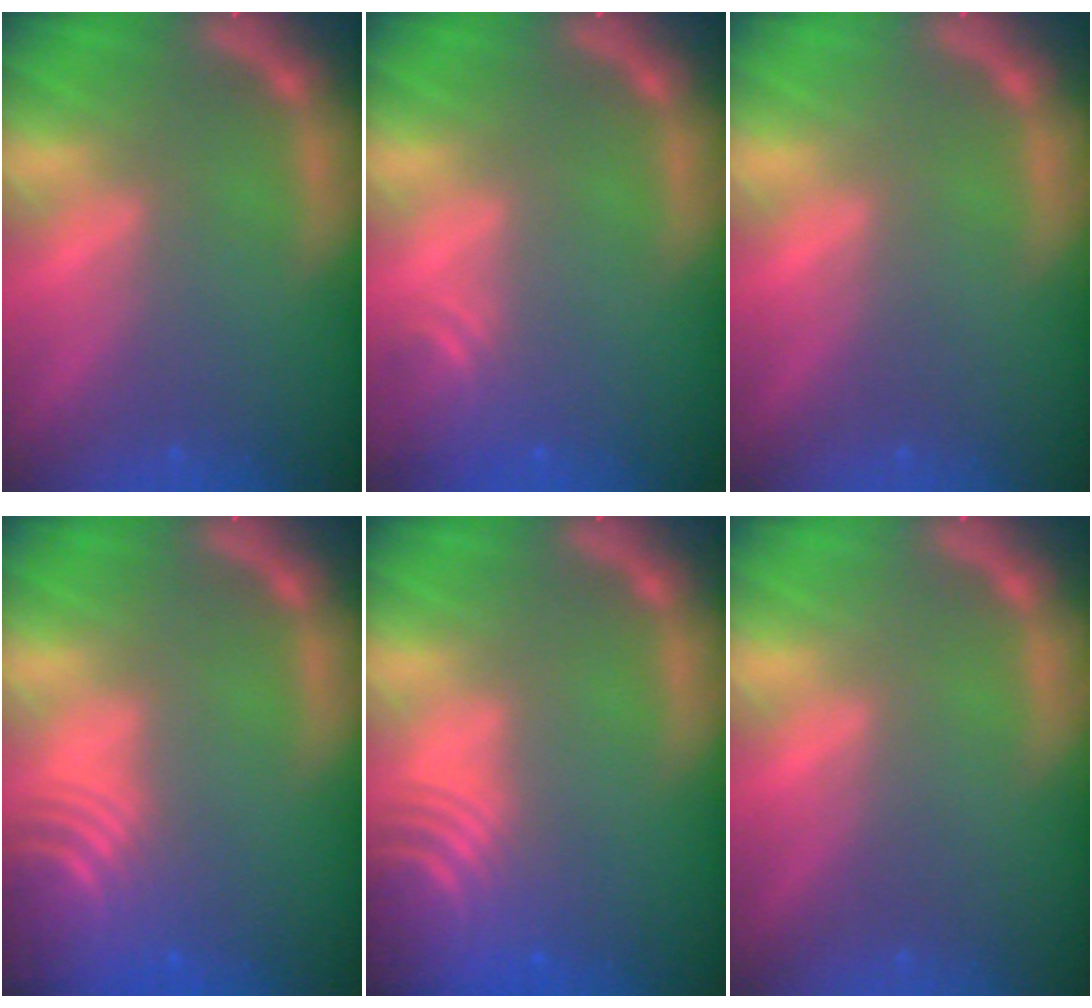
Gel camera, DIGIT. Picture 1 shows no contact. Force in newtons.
{"total": 2.4}
{"total": 0.0}
{"total": 9.1}
{"total": 10.1}
{"total": 0.0}